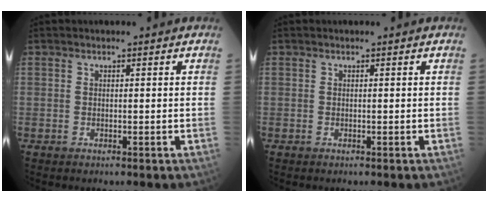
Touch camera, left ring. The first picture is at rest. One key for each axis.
{"total": 0.0}